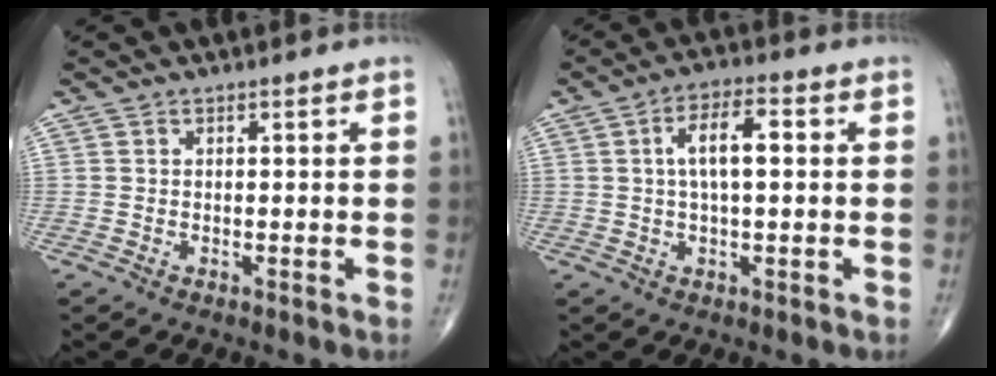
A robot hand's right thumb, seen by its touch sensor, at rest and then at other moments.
{"total": 7.3, "force": [1.1, 2.8, 6.6], "torque": [-0.116, 0.016, 0.014]}